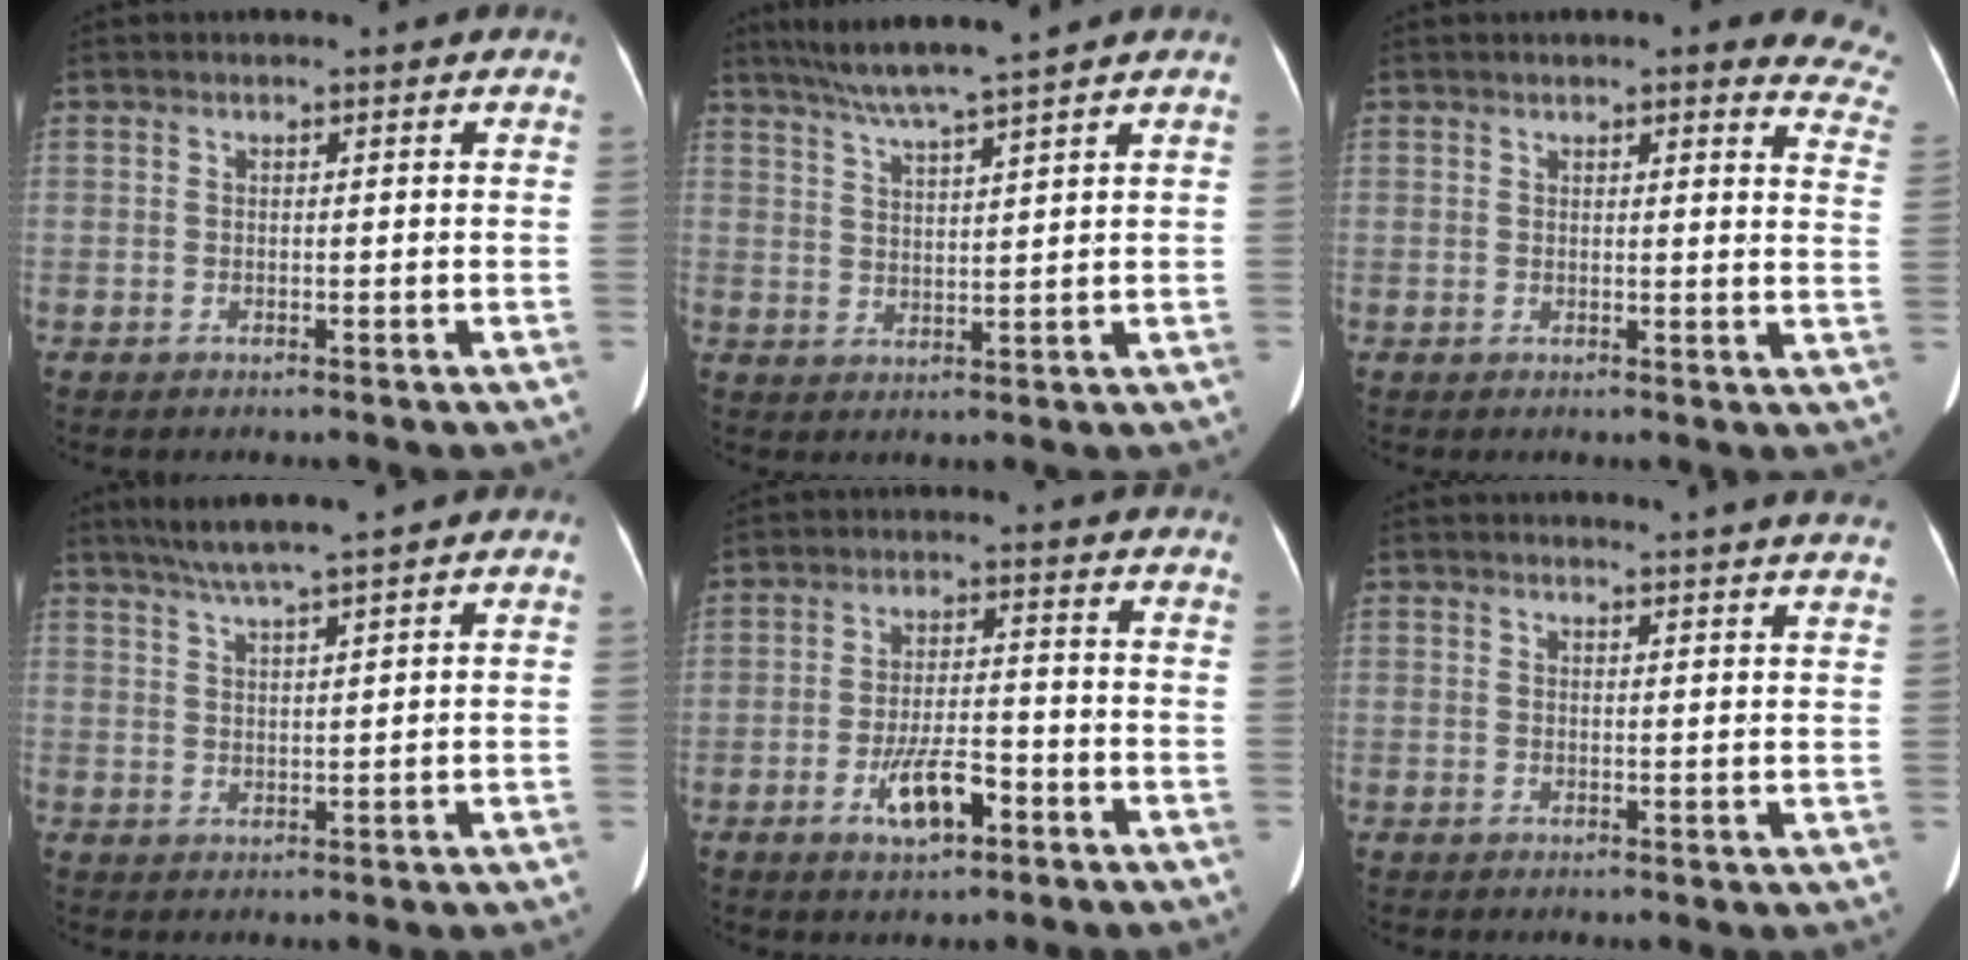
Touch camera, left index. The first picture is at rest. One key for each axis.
{"total": 7.8, "fx": 6.5, "fy": -1.5, "fz": 4.0, "tx": -0.073, "ty": 0.012, "tz": 0.113}
{"total": 11.9, "fx": 10.5, "fy": 2.4, "fz": 5.1, "tx": -0.022, "ty": -0.030, "tz": 0.081}
{"total": 6.4, "fx": 5.2, "fy": -1.0, "fz": 3.5, "tx": -0.064, "ty": 0.016, "tz": 0.093}
{"total": 6.7, "fx": -3.4, "fy": 2.2, "fz": 5.4, "tx": -0.106, "ty": 0.001, "tz": -0.055}
{"total": 11.3, "fx": 10.9, "fy": -0.3, "fz": 2.8, "tx": -0.024, "ty": -0.043, "tz": 0.101}